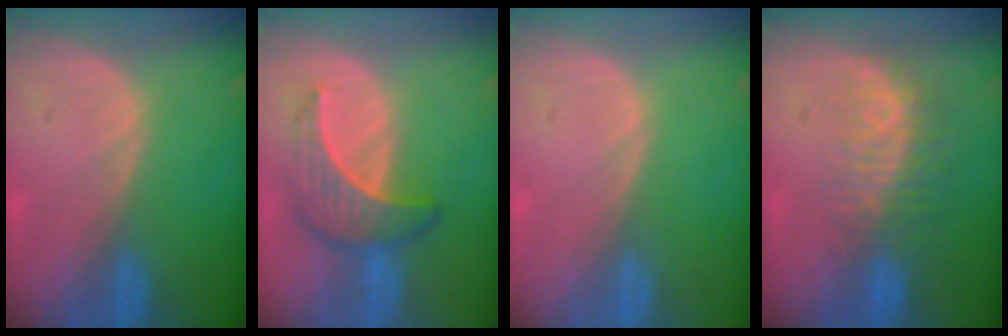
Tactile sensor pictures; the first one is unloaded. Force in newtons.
{"total": 6.6, "press": 6.5, "slide": 1.2}
{"total": 0.0}
{"total": 8.3, "press": 7.1, "slide": 4.4}